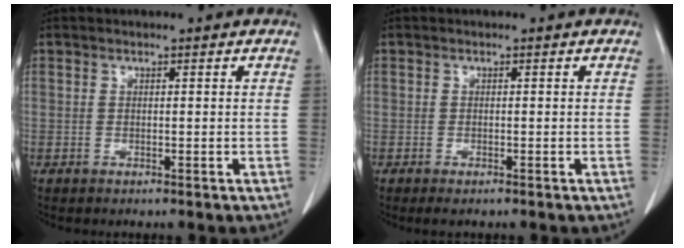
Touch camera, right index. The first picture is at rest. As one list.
[{"total": 1.0, "force": [-0.7, 0.2, 0.7], "torque": [-0.009, -0.002, -0.008]}]